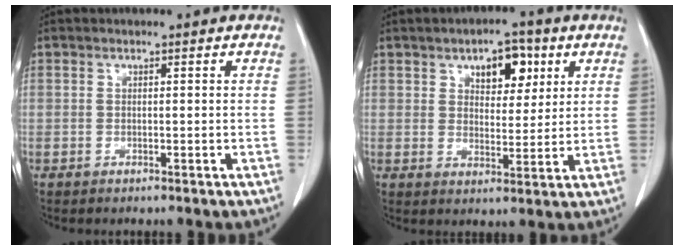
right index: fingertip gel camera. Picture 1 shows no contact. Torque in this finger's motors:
{"motor_torque": [0.36, 0.35, 0.10, 0.04]}